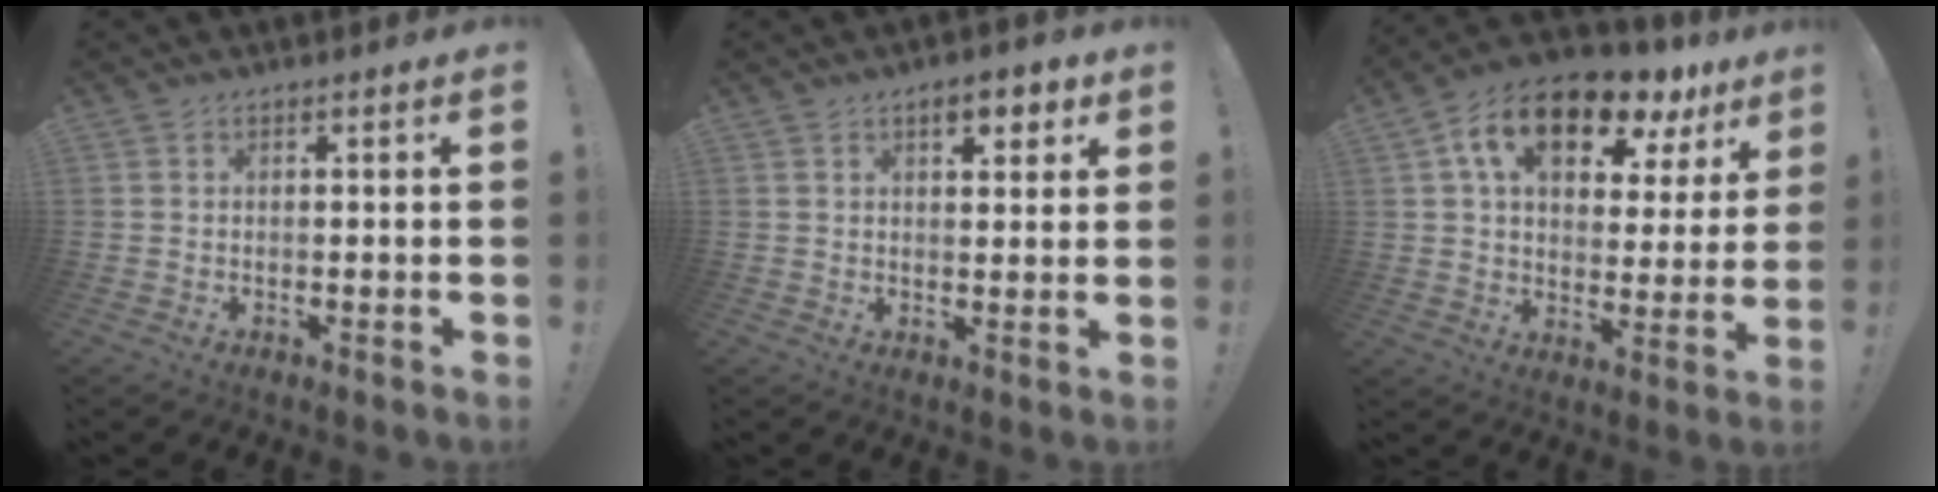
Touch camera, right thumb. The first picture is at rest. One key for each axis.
{"total": 5.5, "fx": 3.1, "fy": 2.6, "fz": 3.7, "tx": -0.046, "ty": -0.009, "tz": 0.050}
{"total": 16.5, "fx": 9.3, "fy": 8.7, "fz": 10.4, "tx": -0.175, "ty": -0.043, "tz": 0.163}